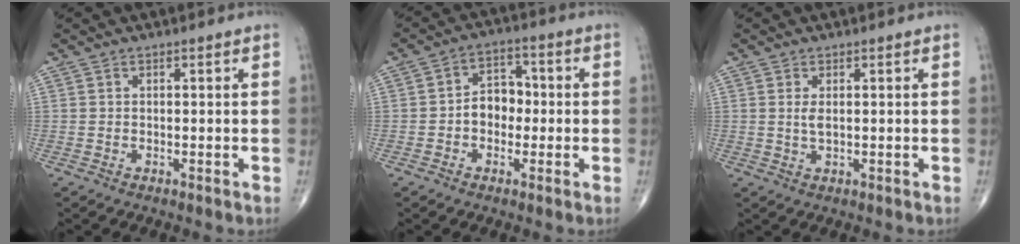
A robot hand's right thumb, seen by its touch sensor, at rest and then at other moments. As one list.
[{"total": 6.4, "force": [-0.8, 4.8, 4.1], "torque": [-0.037, 0.026, -0.025]}, {"total": 2.0, "force": [0.4, 0.8, 1.8], "torque": [-0.036, -0.003, 0.012]}]